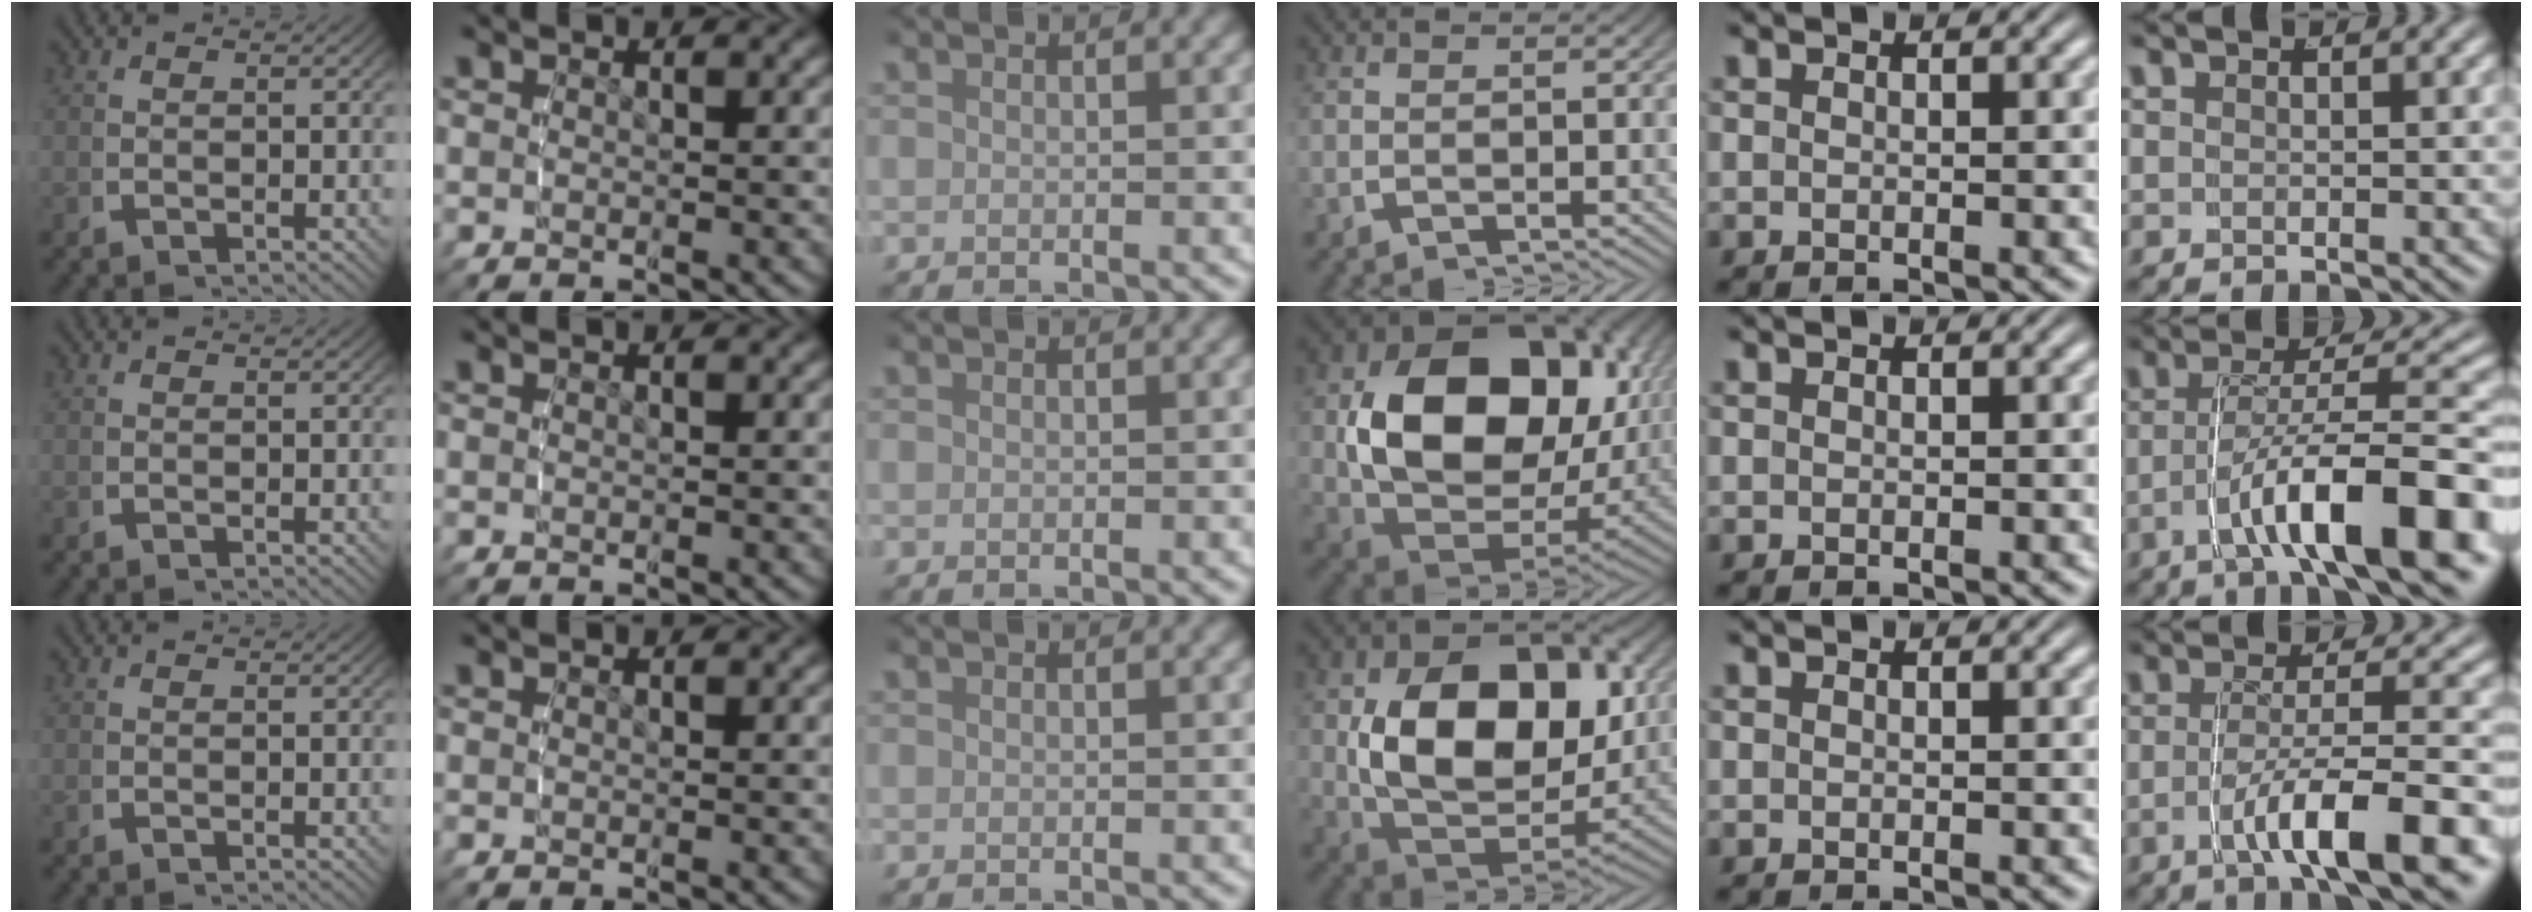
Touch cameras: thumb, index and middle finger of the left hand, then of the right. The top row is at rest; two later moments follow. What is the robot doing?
{"motion": "lift_and_place", "object": "lipstick"}